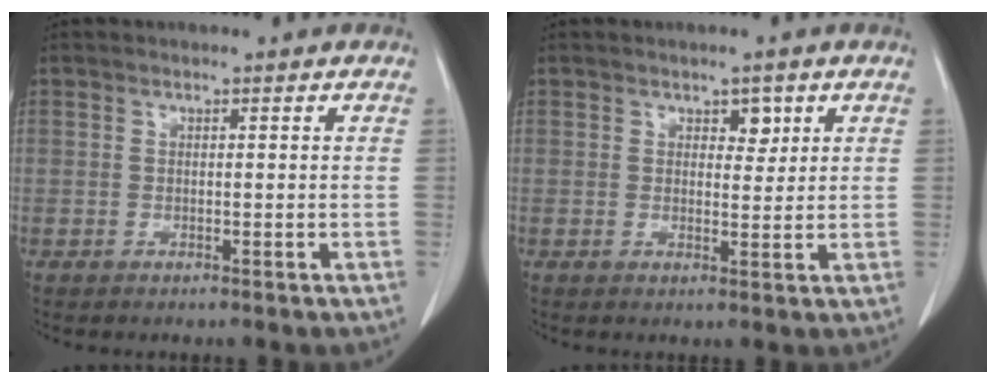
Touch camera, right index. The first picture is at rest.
{"total": 2.5, "force": [1.3, 1.5, 1.5], "torque": [-0.013, -0.001, 0.019]}